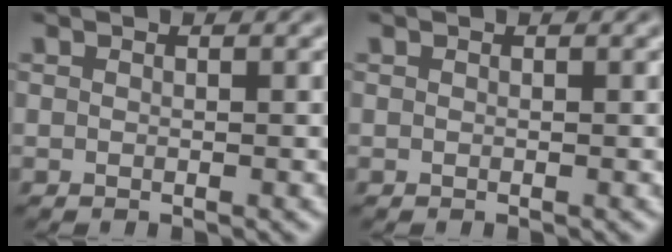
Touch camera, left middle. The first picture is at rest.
{"total": 0.0}